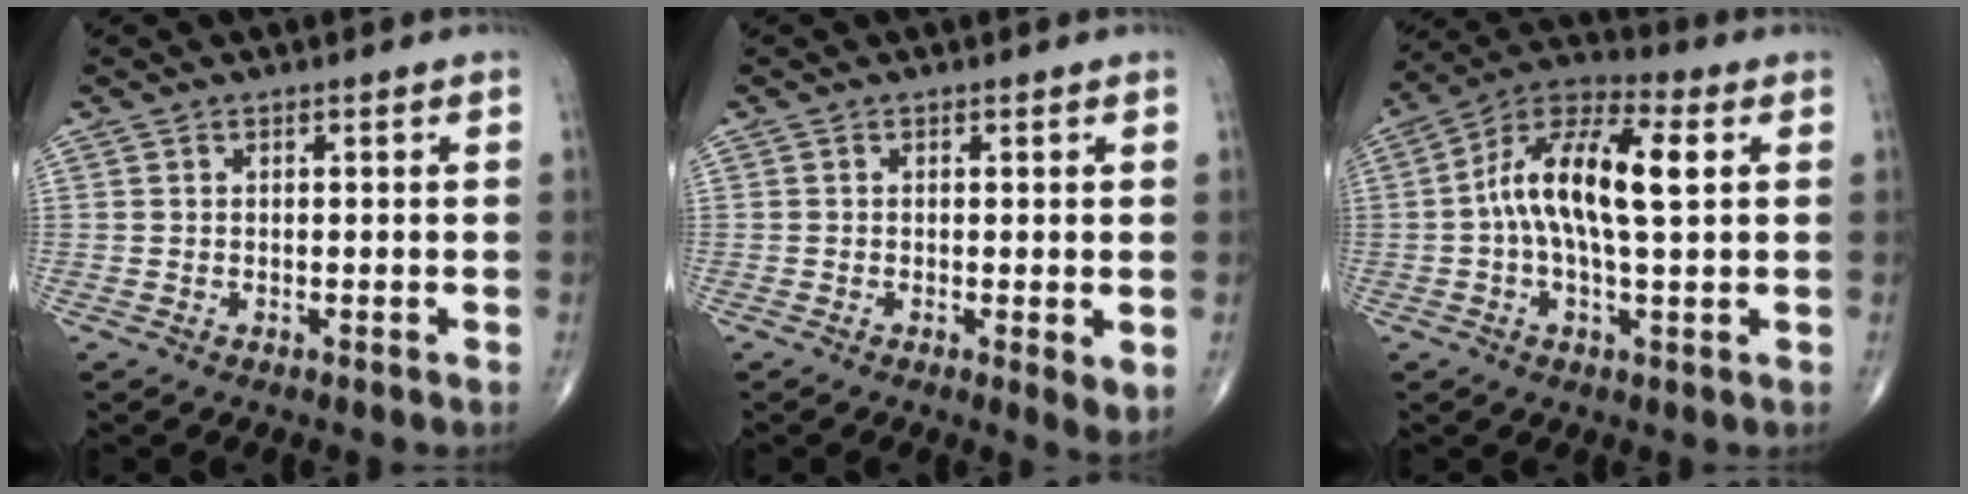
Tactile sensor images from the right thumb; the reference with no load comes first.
{"total": 2.8, "force": [-0.3, 0.8, 2.7], "torque": [-0.040, -0.012, -0.010]}
{"total": 14.7, "force": [1.8, 5.6, 13.4], "torque": [-0.243, 0.030, 0.022]}